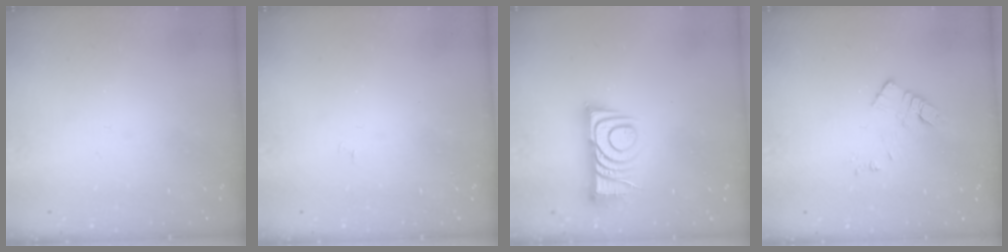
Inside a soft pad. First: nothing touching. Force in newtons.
{"total": 3.7, "press": 3.7, "slide": 0.5}
{"total": 9.3, "press": 9.3, "slide": 0.6}
{"total": 8.3, "press": 8.3, "slide": 0.6}